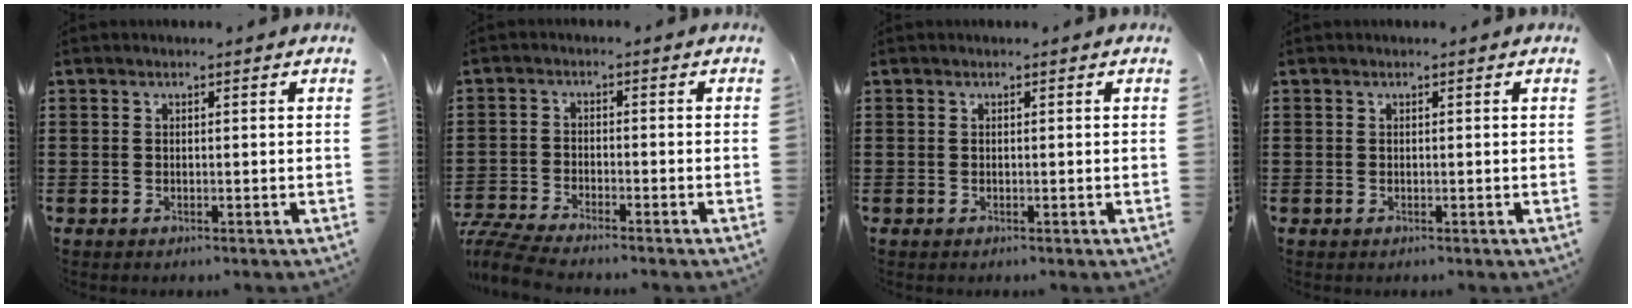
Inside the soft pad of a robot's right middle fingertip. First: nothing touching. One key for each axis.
{"total": 5.1, "fx": -4.9, "fy": 0.3, "fz": 1.4, "tx": -0.047, "ty": -0.007, "tz": -0.102}
{"total": 0.0}
{"total": 0.0}